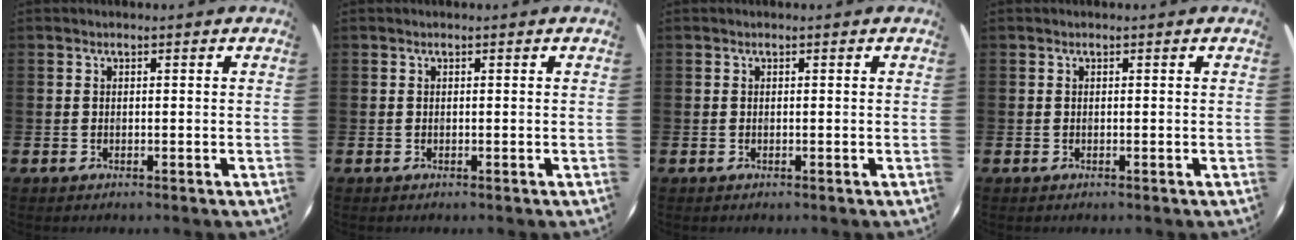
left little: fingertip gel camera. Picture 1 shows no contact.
{"total": 0.0}
{"total": 0.0}
{"total": 0.0}